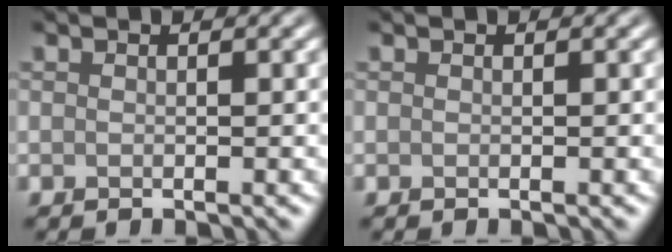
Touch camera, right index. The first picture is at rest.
{"total": 0.0}